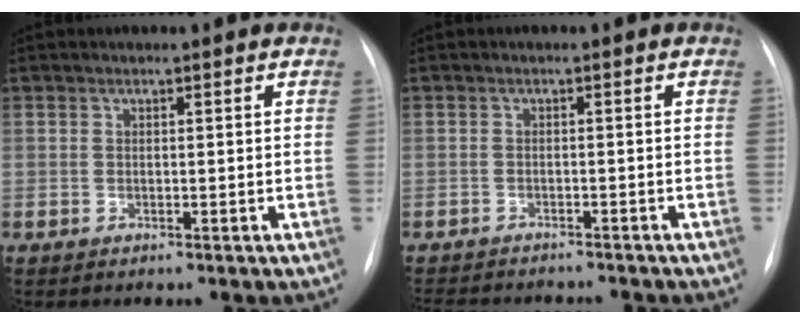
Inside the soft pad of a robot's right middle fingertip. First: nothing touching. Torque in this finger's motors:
{"motor_torque": [0.36, -0.46, 0.04, 0.02]}